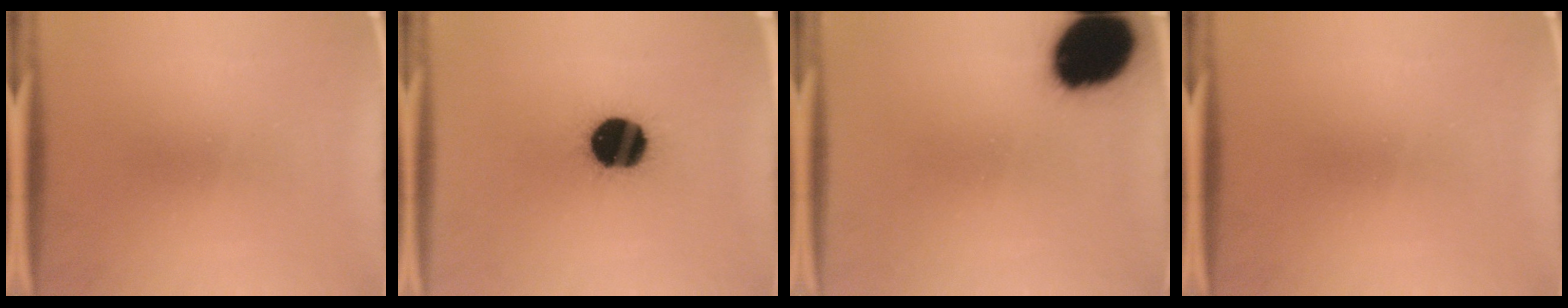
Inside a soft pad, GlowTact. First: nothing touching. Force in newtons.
{"total": 16.8}
{"total": 18.9}
{"total": 0.0}